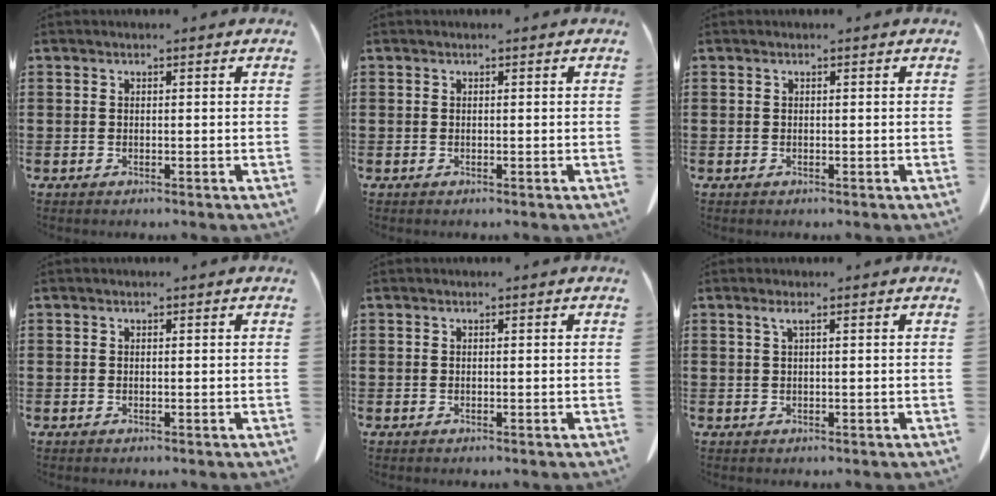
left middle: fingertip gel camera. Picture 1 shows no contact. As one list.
[{"total": 0.0}, {"total": 0.0}, {"total": 0.0}, {"total": 0.0}, {"total": 1.1, "force": [0.4, 0.0, 1.1], "torque": [-0.022, 0.001, 0.006]}]